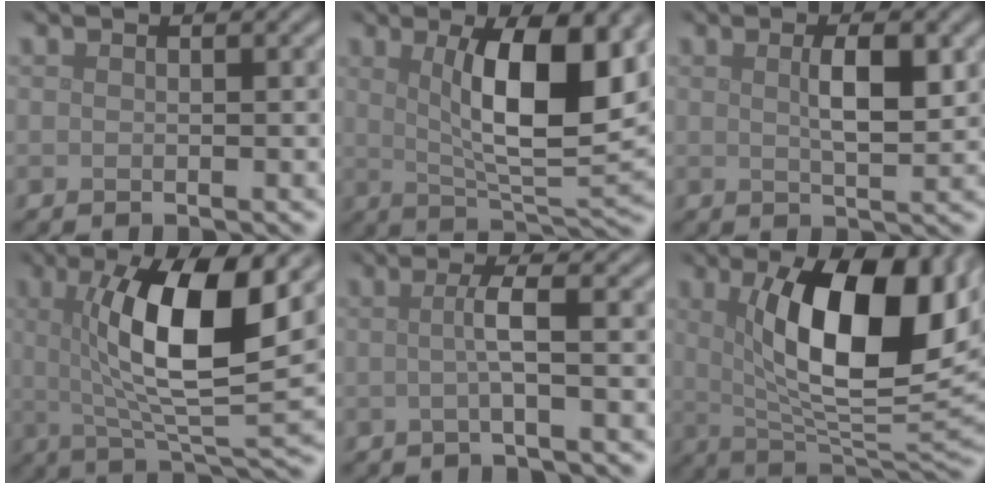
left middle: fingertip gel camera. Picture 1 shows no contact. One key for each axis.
{"total": 9.8, "fx": 2.6, "fy": 2.9, "fz": 9.1, "tx": -0.137, "ty": -0.006, "tz": 0.046}
{"total": 3.4, "fx": 0.9, "fy": 0.9, "fz": 3.2, "tx": -0.055, "ty": 0.001, "tz": 0.017}
{"total": 10.5, "fx": 2.3, "fy": 2.8, "fz": 9.9, "tx": -0.155, "ty": -0.004, "tz": 0.044}
{"total": 2.3, "fx": 0.0, "fy": 0.4, "fz": 2.3, "tx": -0.043, "ty": -0.001, "tz": -0.006}
{"total": 13.2, "fx": 3.1, "fy": 5.1, "fz": 11.8, "tx": -0.178, "ty": 0.001, "tz": 0.051}